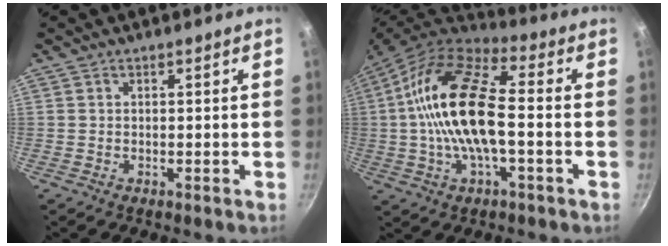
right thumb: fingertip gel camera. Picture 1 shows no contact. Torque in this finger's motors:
{"motor_torque": [2.43, 2.40, 2.59, -0.19, 0.93]}